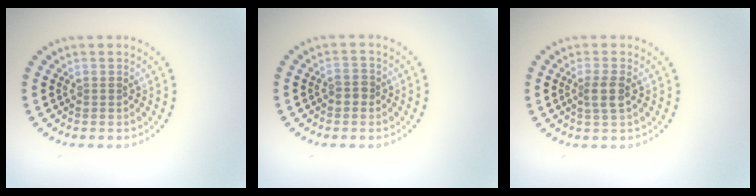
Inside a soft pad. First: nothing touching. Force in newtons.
{"total": 1.4, "press": 1.4, "slide": 0.3}
{"total": 2.0, "press": 1.7, "slide": 0.9}